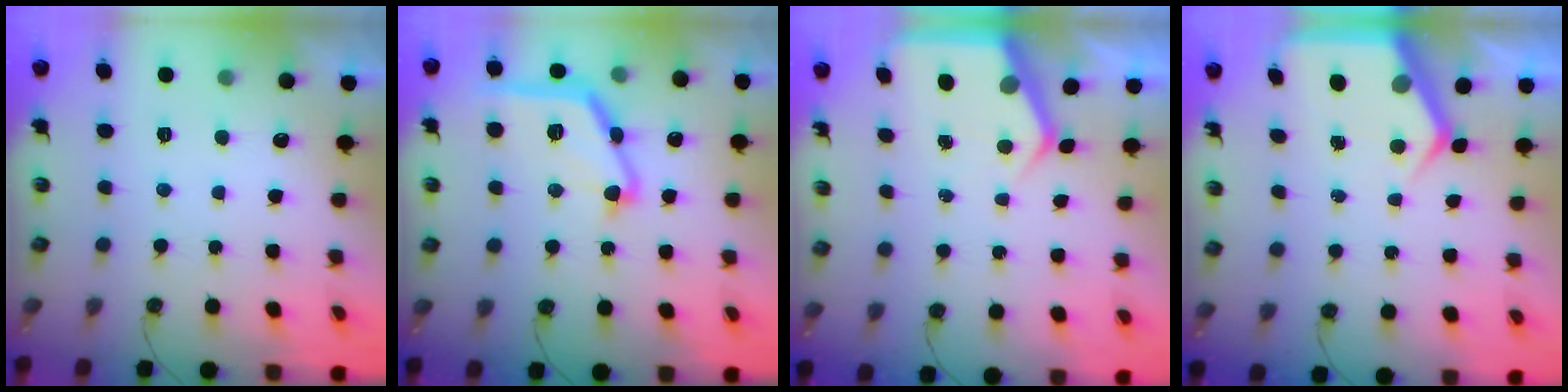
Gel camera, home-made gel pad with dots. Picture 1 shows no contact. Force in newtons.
{"total": 16.7, "press": 16.7, "slide": 0.5}
{"total": 4.9, "press": 4.9, "slide": 0.4}
{"total": 6.0, "press": 6.0, "slide": 0.3}